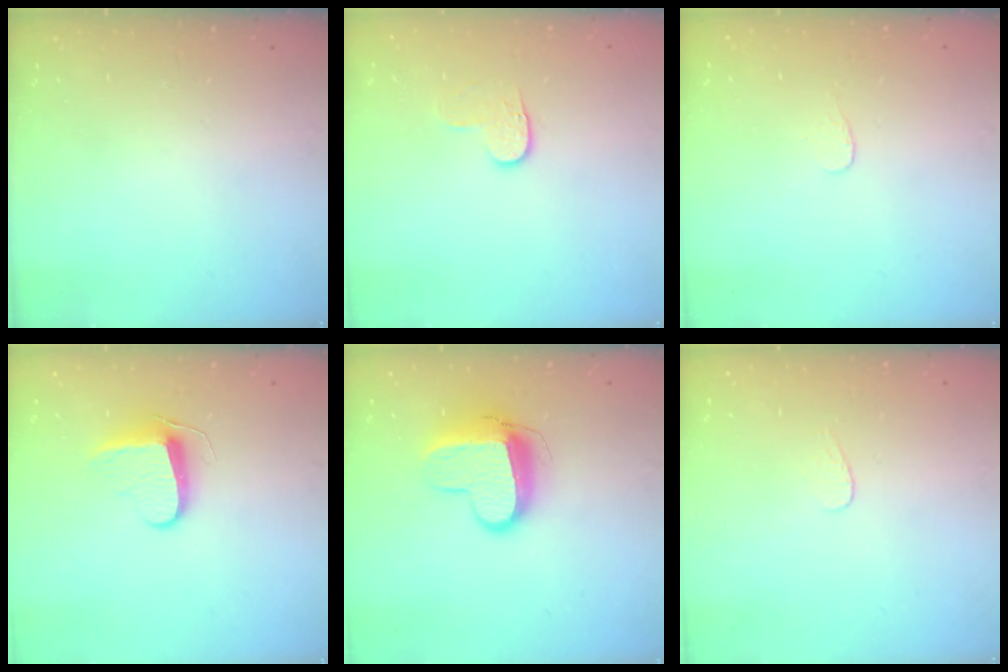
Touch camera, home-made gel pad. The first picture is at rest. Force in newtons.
{"total": 3.4, "press": 3.4, "slide": 0.3}
{"total": 3.0, "press": 3.0, "slide": 0.2}
{"total": 9.6, "press": 9.6, "slide": 0.8}
{"total": 11.6, "press": 11.5, "slide": 1.3}
{"total": 3.5, "press": 3.5, "slide": 0.3}